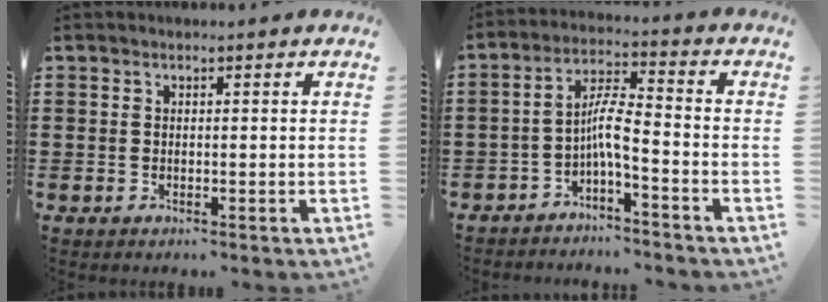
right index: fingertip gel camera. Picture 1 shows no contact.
{"total": 5.2, "force": [-2.6, 0.7, 4.4], "torque": [-0.091, 0.001, -0.055]}